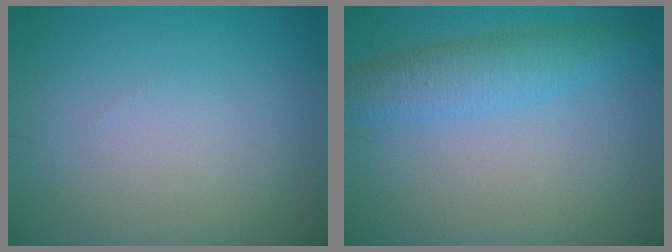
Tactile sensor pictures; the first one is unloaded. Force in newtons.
{"total": 3.5, "press": 3.5, "slide": 0.0}